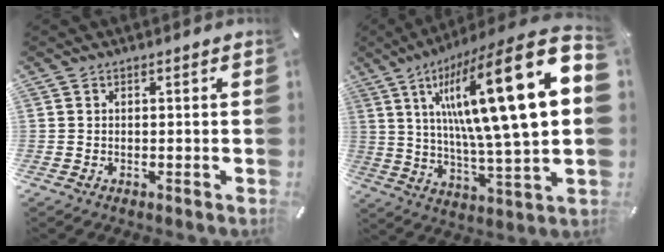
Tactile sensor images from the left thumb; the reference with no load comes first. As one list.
[{"total": 28.5, "force": [9.4, 5.6, 26.2], "torque": [-0.461, -0.068, 0.135]}]